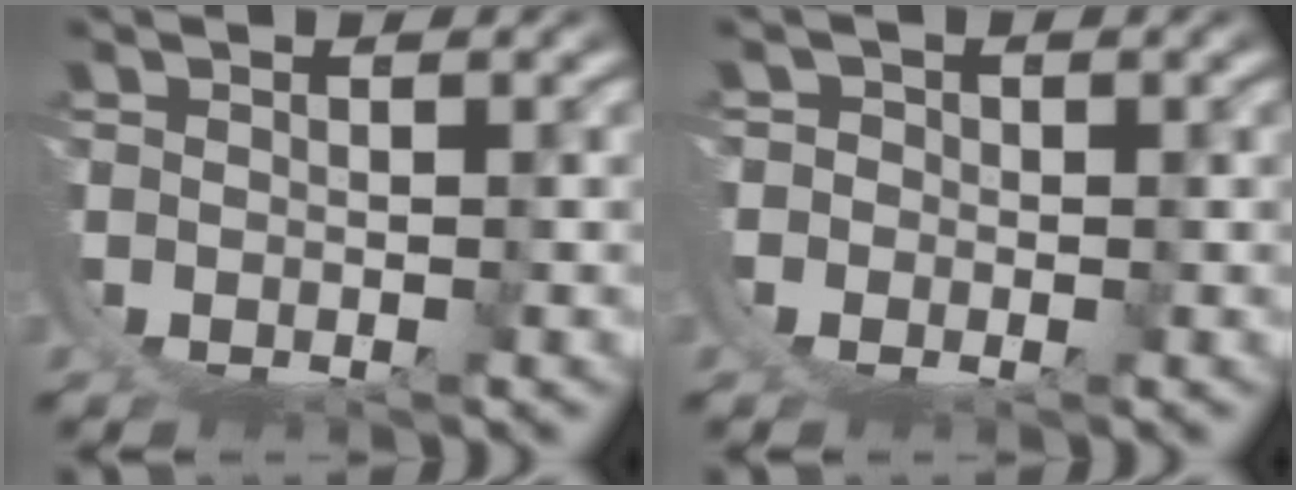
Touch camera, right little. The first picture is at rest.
{"total": 1.3, "force": [-0.6, 1.2, 0.0], "torque": [-0.004, -0.007, -0.014]}